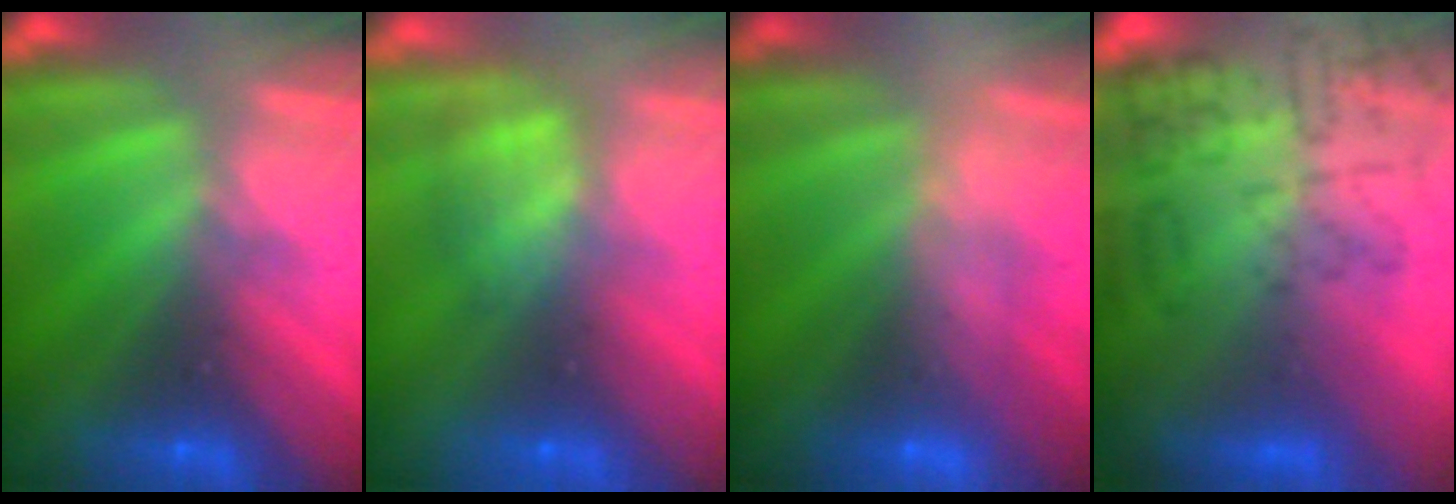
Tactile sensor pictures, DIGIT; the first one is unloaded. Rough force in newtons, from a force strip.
{"total": 8.7}
{"total": 2.6}
{"total": 10.8}